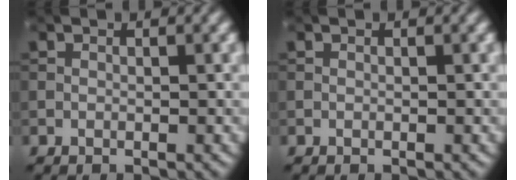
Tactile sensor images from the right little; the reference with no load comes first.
{"total": 0.0}